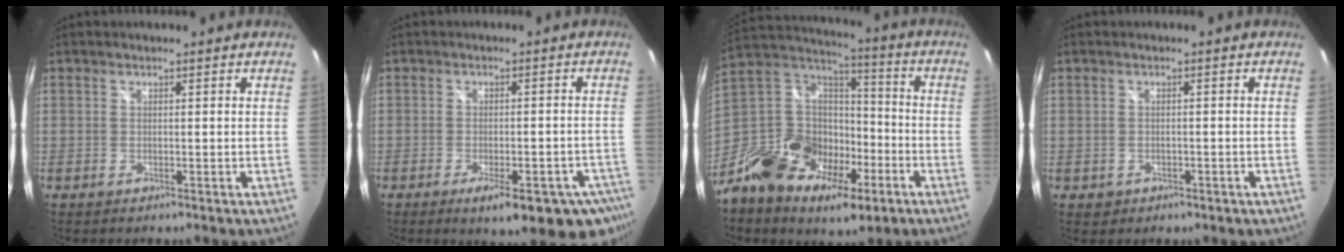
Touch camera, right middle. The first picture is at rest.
{"total": 14.2, "force": [-9.1, 4.4, 9.9], "torque": [-0.135, -0.034, -0.114]}
{"total": 20.6, "force": [-10.2, 12.3, 13.0], "torque": [-0.268, 0.000, -0.183]}
{"total": 2.9, "force": [-1.0, 2.4, 1.1], "torque": [-0.028, -0.002, -0.004]}